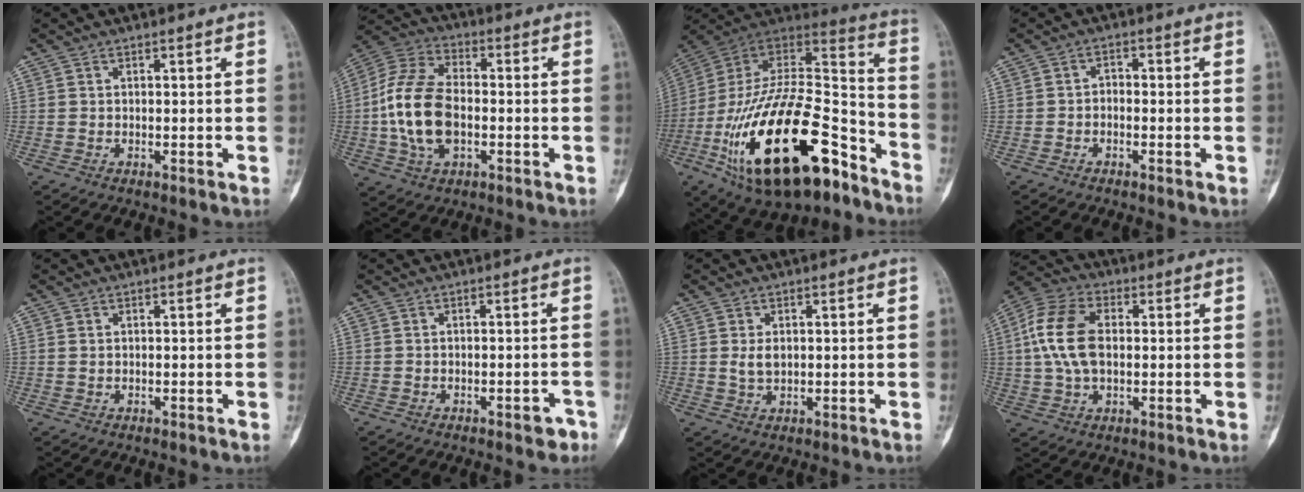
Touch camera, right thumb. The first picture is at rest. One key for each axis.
{"total": 15.0, "fx": -1.9, "fy": 8.9, "fz": 11.9, "tx": -0.238, "ty": 0.023, "tz": -0.038}
{"total": 34.2, "fx": -16.3, "fy": 15.3, "fz": 25.9, "tx": -0.484, "ty": 0.053, "tz": -0.266}
{"total": 1.7, "fx": -0.7, "fy": 1.2, "fz": 0.9, "tx": -0.005, "ty": 0.015, "tz": -0.019}
{"total": 0.6, "fx": 0.2, "fy": 0.4, "fz": 0.3, "tx": -0.003, "ty": 0.001, "tz": 0.005}
{"total": 2.6, "fx": -1.6, "fy": 1.2, "fz": 1.7, "tx": -0.007, "ty": 0.013, "tz": -0.019}
{"total": 2.8, "fx": 0.4, "fy": 1.8, "fz": 2.0, "tx": -0.034, "ty": -0.005, "tz": 0.012}
{"total": 12.6, "fx": 1.3, "fy": 7.8, "fz": 9.9, "tx": -0.197, "ty": 0.021, "tz": 0.020}